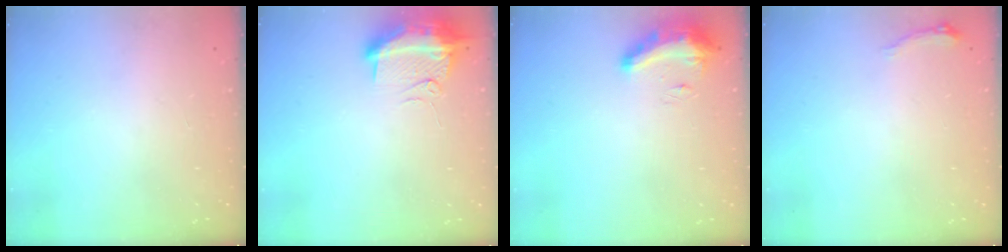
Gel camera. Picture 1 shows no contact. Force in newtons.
{"total": 16.8, "press": 12.1, "slide": 11.7}
{"total": 15.9, "press": 10.7, "slide": 11.8}
{"total": 4.7, "press": 4.6, "slide": 0.6}